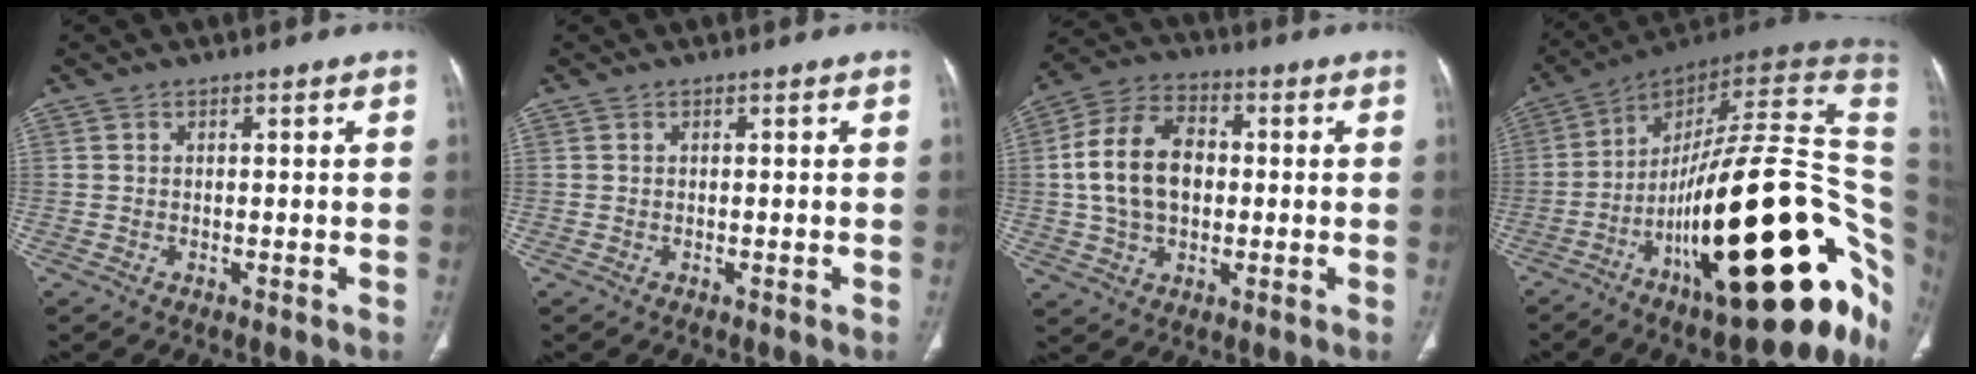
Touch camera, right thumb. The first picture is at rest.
{"total": 0.0}
{"total": 13.8, "force": [0.6, 9.4, 10.1], "torque": [-0.179, 0.022, 0.007]}
{"total": 39.0, "force": [-9.1, 12.3, 35.9], "torque": [-0.440, 0.065, -0.135]}